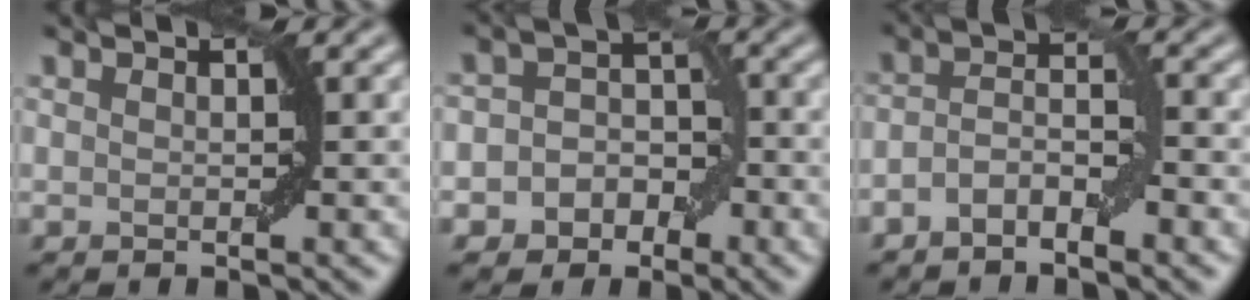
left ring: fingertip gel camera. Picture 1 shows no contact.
{"total": 4.3, "force": [-1.8, 3.6, 1.6], "torque": [0.015, 0.016, -0.044]}
{"total": 3.0, "force": [-1.7, 1.2, 2.2], "torque": [-0.042, 0.010, -0.035]}